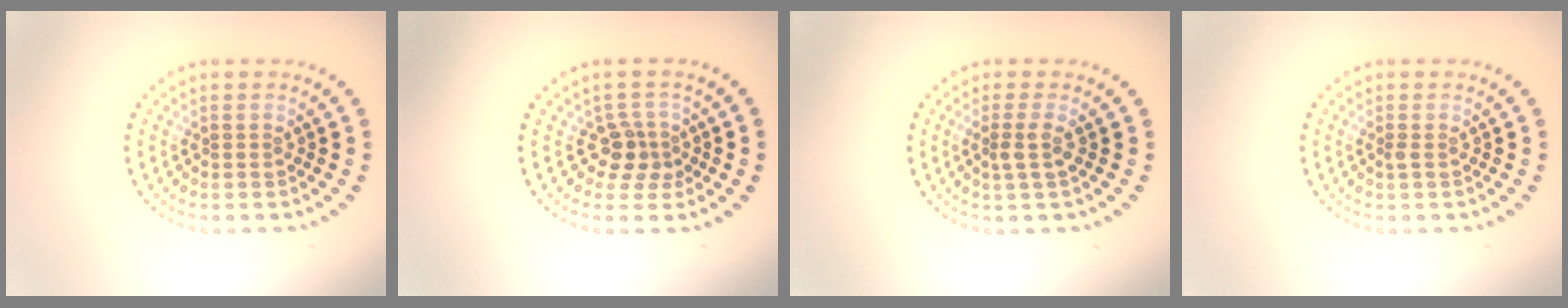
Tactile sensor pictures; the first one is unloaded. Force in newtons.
{"total": 2.5, "press": 1.9, "slide": 1.5}
{"total": 1.5, "press": 1.2, "slide": 1.0}
{"total": 0.5, "press": 0.4, "slide": 0.3}